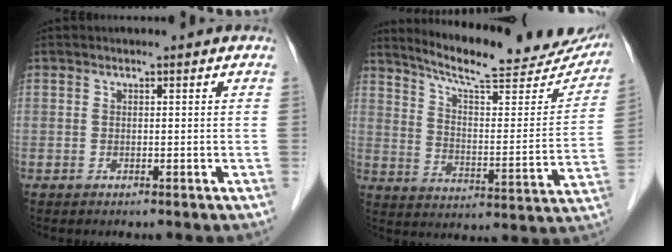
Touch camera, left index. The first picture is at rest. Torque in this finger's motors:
{"motor_torque": [0.34, -0.25, 0.35, 0.09]}